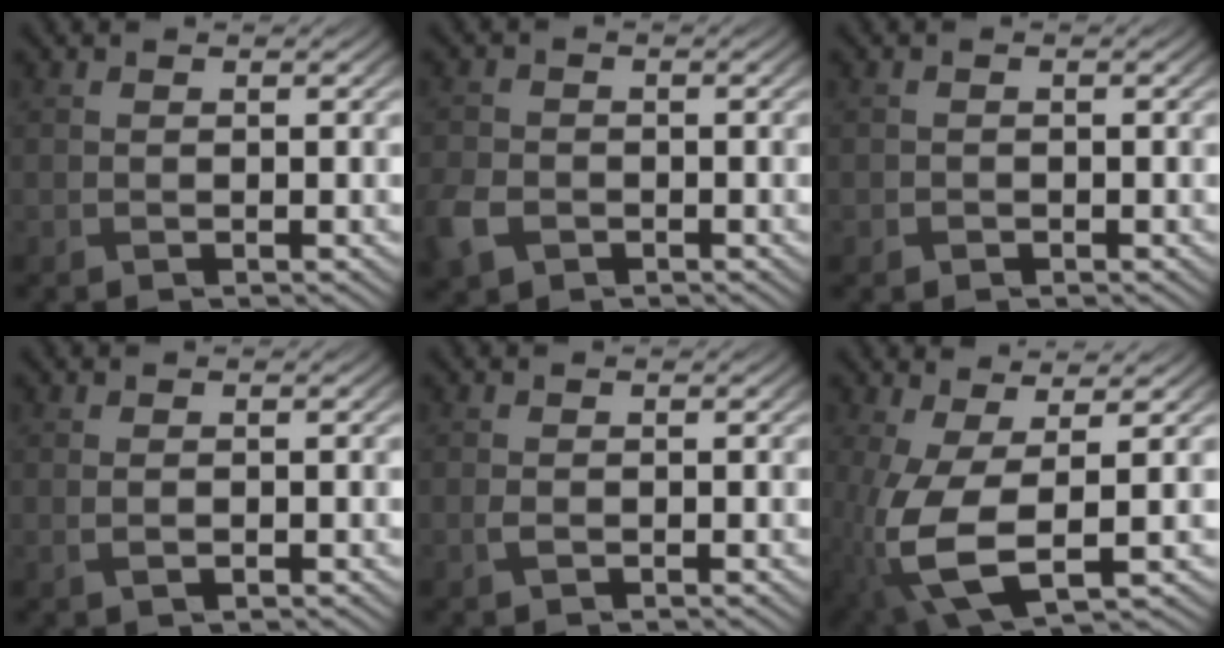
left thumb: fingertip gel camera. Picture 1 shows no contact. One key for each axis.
{"total": 4.4, "fx": -2.1, "fy": 3.2, "fz": 2.1, "tx": -0.065, "ty": -0.011, "tz": -0.049}
{"total": 0.7, "fx": -0.4, "fy": 0.6, "fz": 0.0, "tx": 0.002, "ty": -0.004, "tz": -0.008}
{"total": 0.9, "fx": 0.0, "fy": 0.4, "fz": 0.8, "tx": -0.020, "ty": -0.002, "tz": 0.002}
{"total": 0.8, "fx": -0.2, "fy": 0.5, "fz": 0.6, "tx": -0.016, "ty": -0.001, "tz": -0.004}
{"total": 8.7, "fx": -1.4, "fy": 3.7, "fz": 7.8, "tx": -0.193, "ty": -0.014, "tz": -0.027}